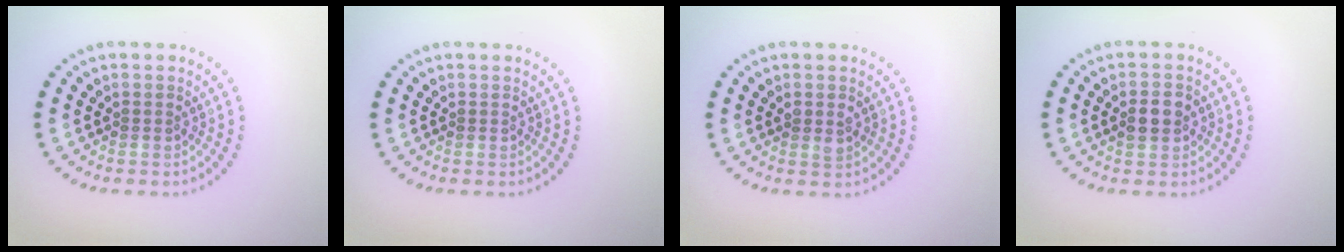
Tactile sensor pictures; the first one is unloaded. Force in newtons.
{"total": 0.0}
{"total": 1.1, "press": 1.0, "slide": 0.3}
{"total": 2.8, "press": 2.8, "slide": 0.0}